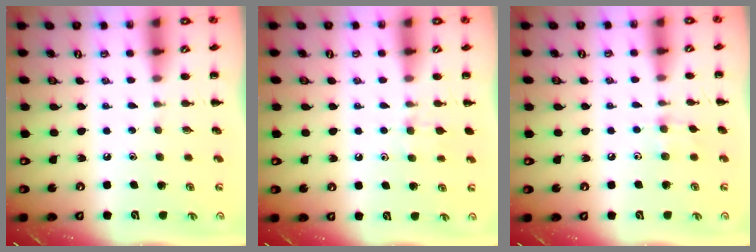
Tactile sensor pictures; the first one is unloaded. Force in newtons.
{"total": 7.1, "press": 6.8, "slide": 2.0}
{"total": 3.7, "press": 3.5, "slide": 1.1}